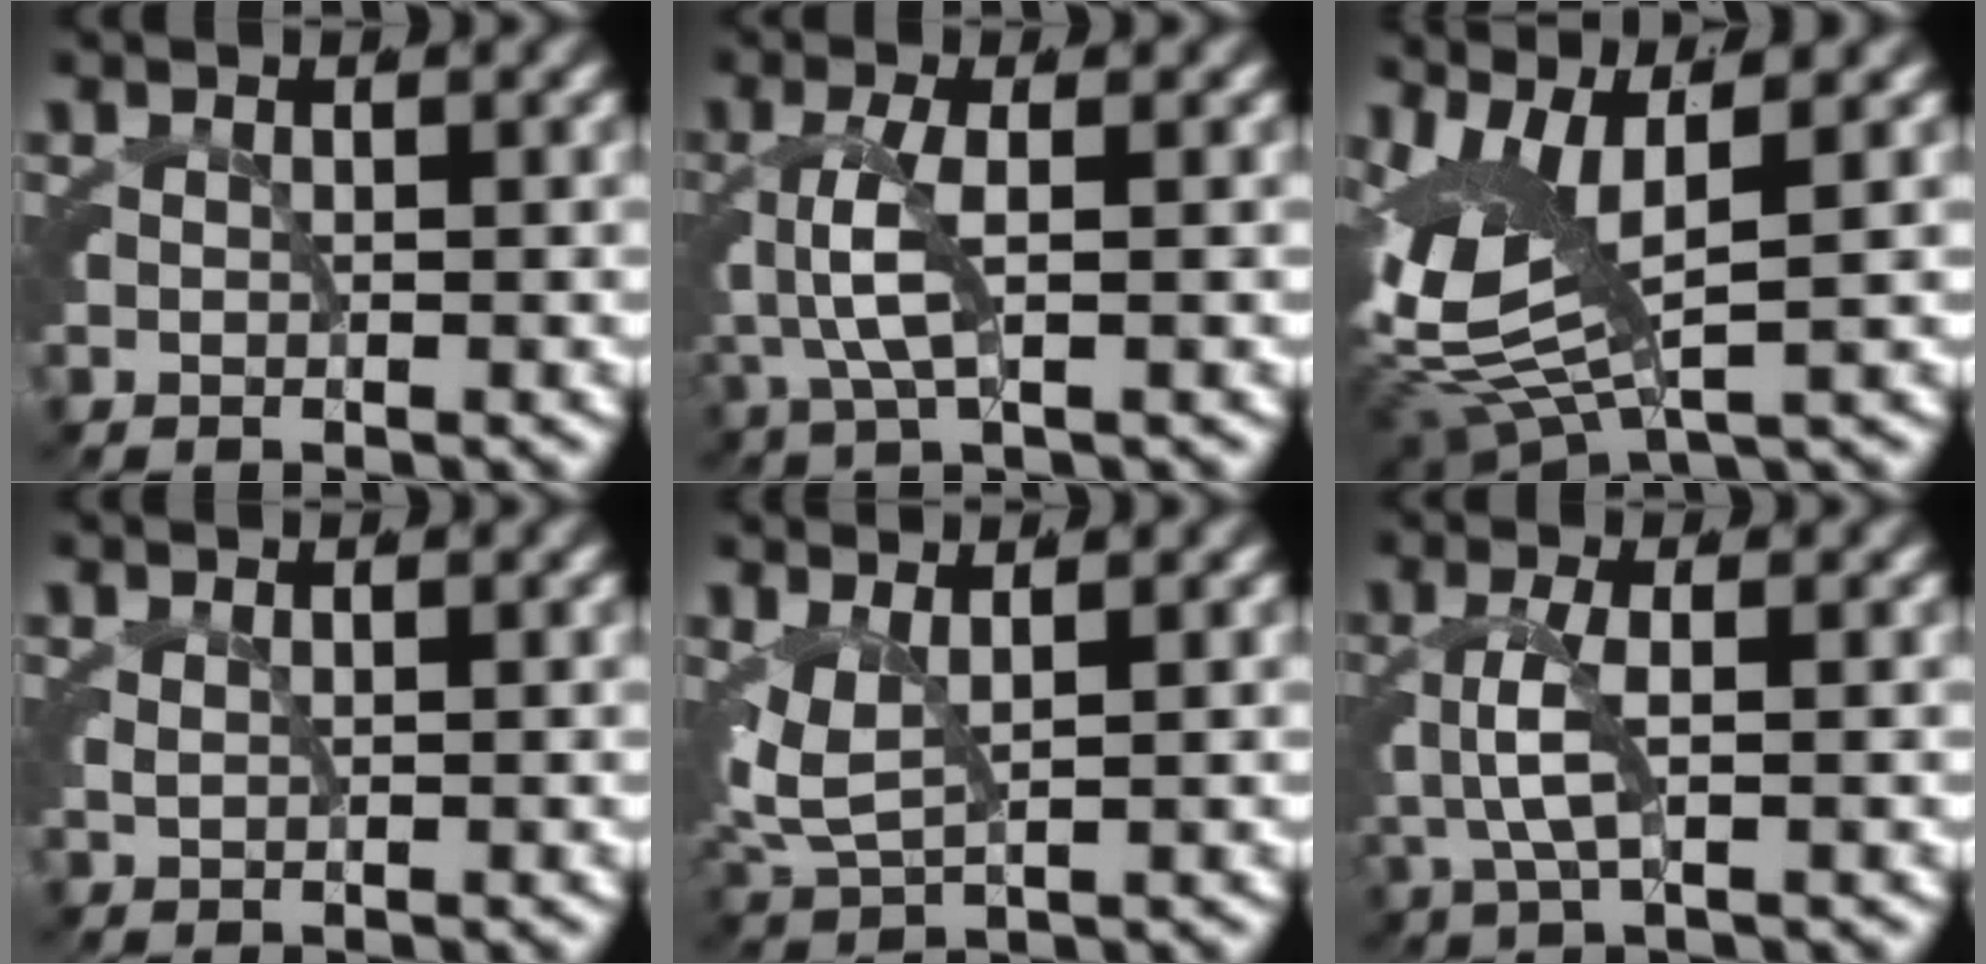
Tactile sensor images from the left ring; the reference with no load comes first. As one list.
[{"total": 3.5, "force": [-0.9, 1.1, 3.2], "torque": [-0.090, -0.010, -0.012]}, {"total": 9.7, "force": [0.9, 6.1, 7.5], "torque": [-0.172, -0.011, 0.015]}, {"total": 0.7, "force": [0.5, 0.3, 0.4], "torque": [-0.009, -0.002, 0.011]}, {"total": 5.1, "force": [0.5, 3.8, 3.4], "torque": [-0.096, -0.018, 0.013]}, {"total": 3.3, "force": [-0.8, 1.3, 2.9], "torque": [-0.087, -0.011, -0.010]}]